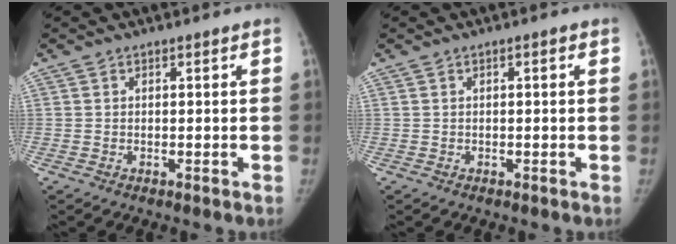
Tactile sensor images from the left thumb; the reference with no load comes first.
{"total": 0.8, "force": [0.2, 0.2, 0.7], "torque": [-0.013, 0.001, 0.001]}